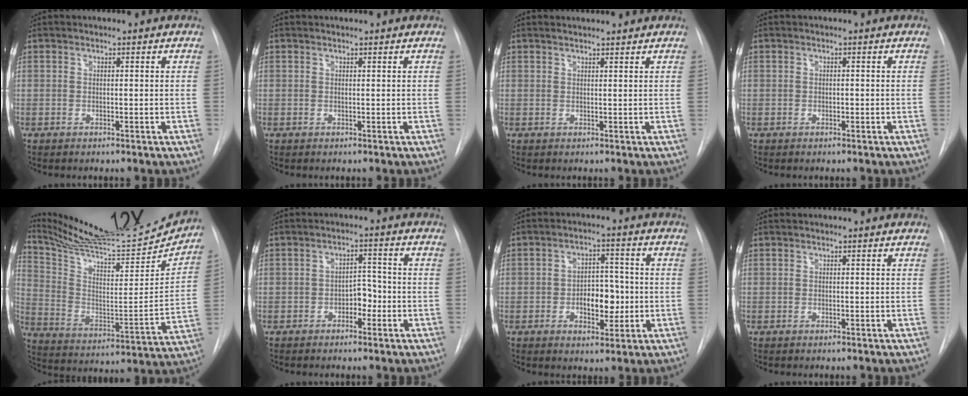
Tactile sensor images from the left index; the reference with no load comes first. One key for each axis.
{"total": 1.2, "fx": 1.1, "fy": 0.0, "fz": 0.4, "tx": -0.007, "ty": 0.013, "tz": 0.017}
{"total": 3.2, "fx": 3.1, "fy": 0.1, "fz": 0.7, "tx": -0.015, "ty": 0.019, "tz": 0.044}
{"total": 0.0}
{"total": 25.0, "fx": 23.6, "fy": 1.7, "fz": 8.1, "tx": -0.145, "ty": -0.071, "tz": 0.348}
{"total": 3.2, "fx": -1.4, "fy": 1.9, "fz": 2.2, "tx": -0.025, "ty": 0.010, "tz": -0.026}
{"total": 6.4, "fx": -1.1, "fy": 3.6, "fz": 5.1, "tx": -0.075, "ty": 0.011, "tz": -0.012}
{"total": 0.0}